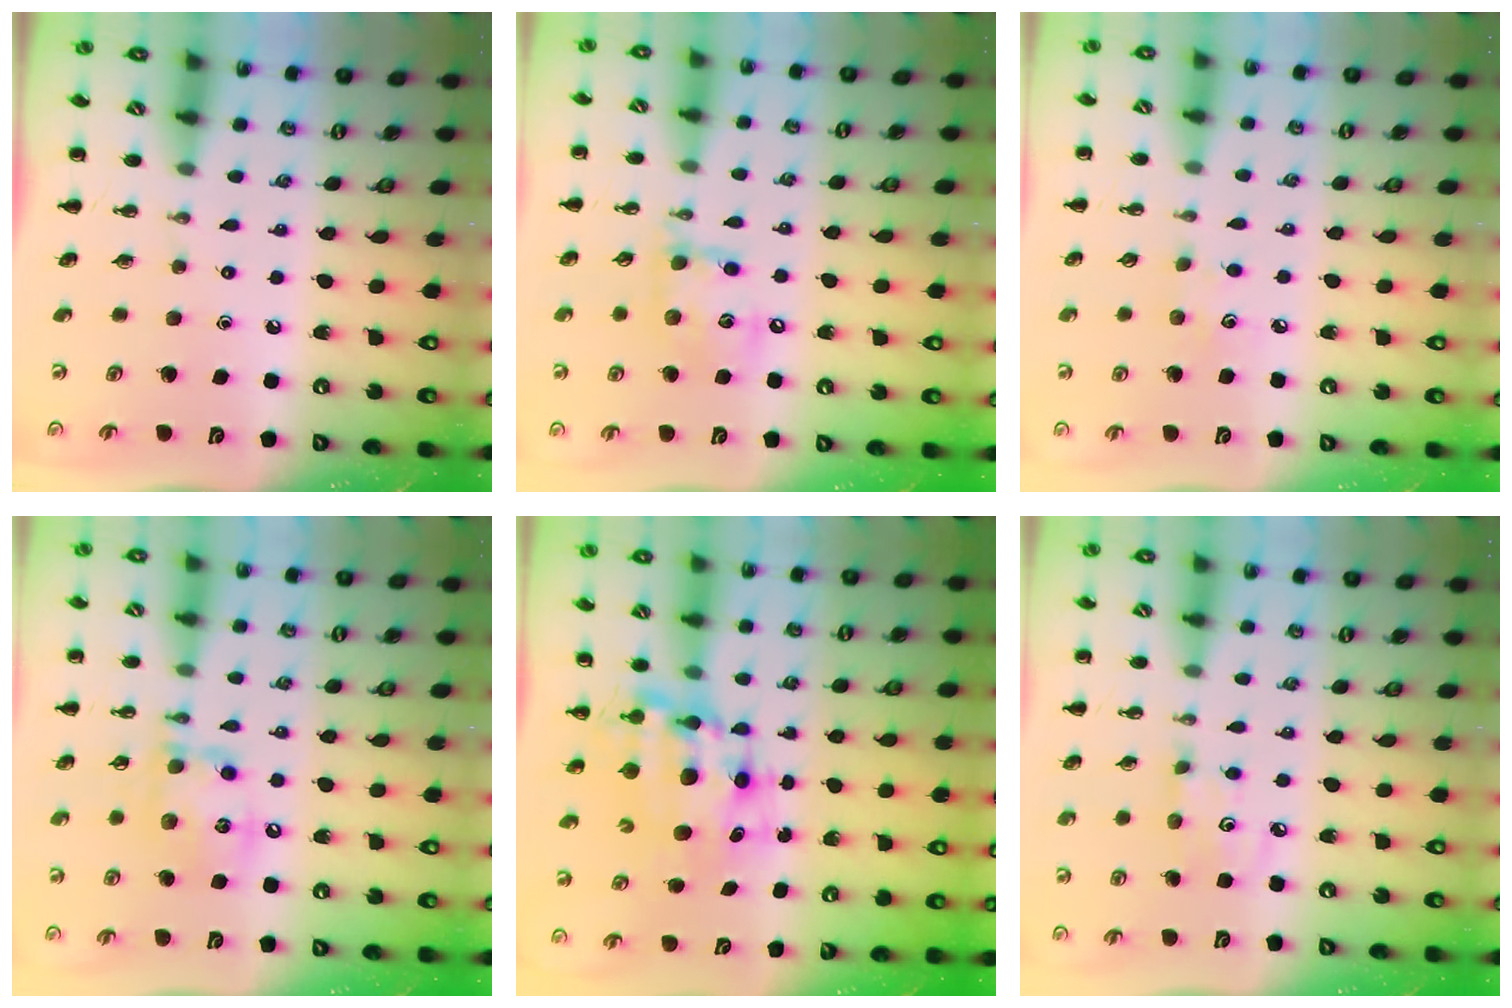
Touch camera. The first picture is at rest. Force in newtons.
{"total": 12.1, "press": 11.9, "slide": 1.9}
{"total": 3.7, "press": 3.5, "slide": 0.9}
{"total": 13.5, "press": 13.3, "slide": 2.0}
{"total": 9.4, "press": 9.0, "slide": 2.6}
{"total": 3.9, "press": 3.7, "slide": 1.0}